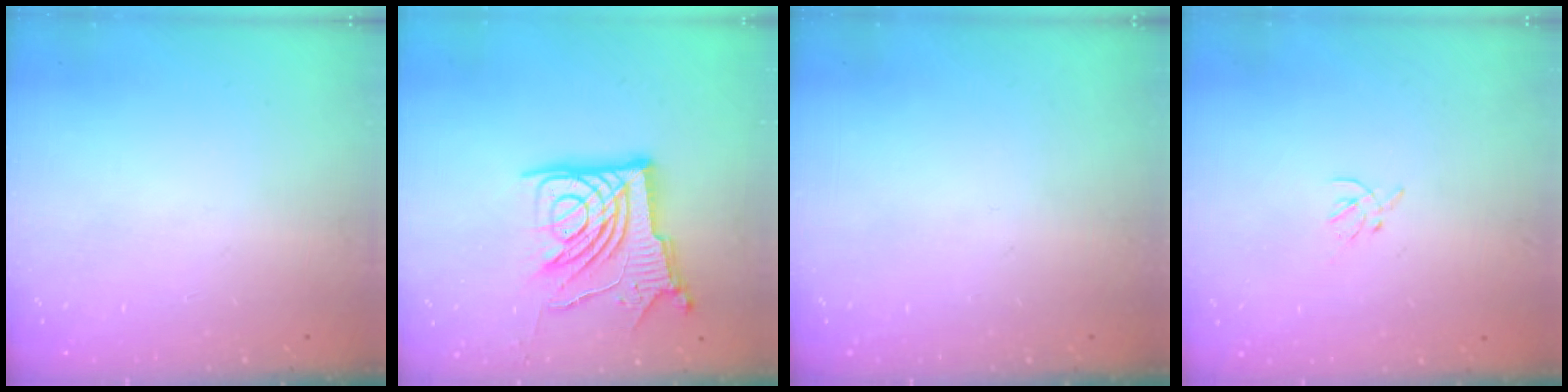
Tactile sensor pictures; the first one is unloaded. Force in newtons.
{"total": 16.7, "press": 16.6, "slide": 2.2}
{"total": 0.0}
{"total": 1.2, "press": 1.1, "slide": 0.5}